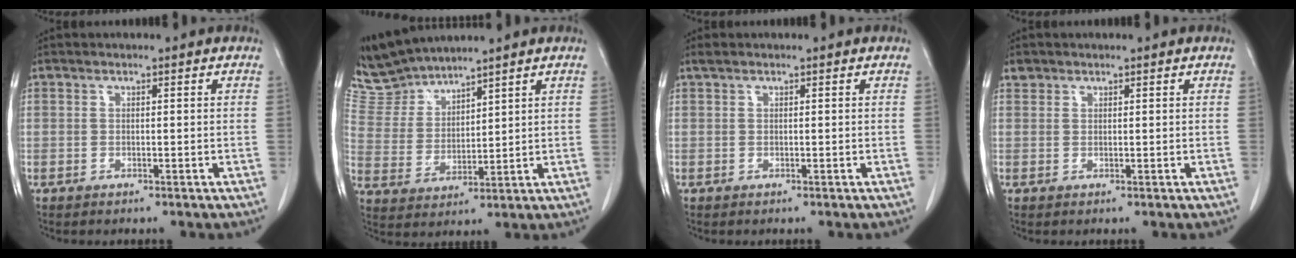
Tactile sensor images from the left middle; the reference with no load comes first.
{"total": 7.2, "force": [7.2, 0.4, 0.3], "torque": [-0.027, 0.010, 0.161]}
{"total": 0.6, "force": [0.5, 0.1, 0.3], "torque": [-0.014, 0.011, 0.012]}
{"total": 1.1, "force": [0.8, 0.7, 0.0], "torque": [0.005, 0.007, 0.012]}